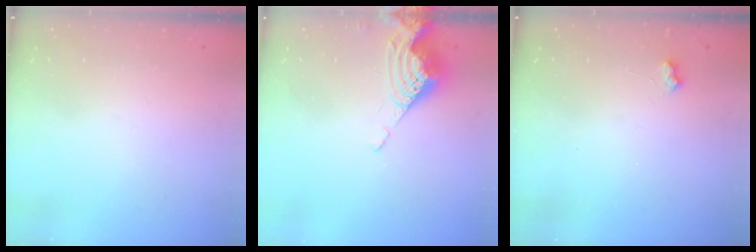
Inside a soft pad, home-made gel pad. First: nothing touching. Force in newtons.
{"total": 6.9, "press": 6.9, "slide": 0.6}
{"total": 2.4, "press": 2.4, "slide": 0.5}